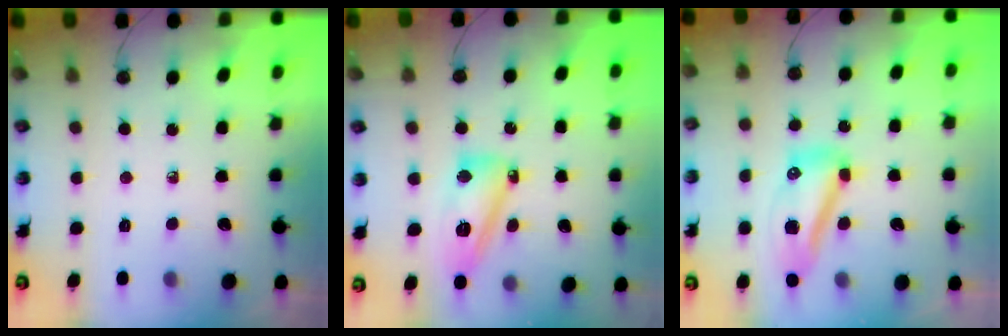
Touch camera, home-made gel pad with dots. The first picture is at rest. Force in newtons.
{"total": 14.1, "press": 14.0, "slide": 1.4}
{"total": 18.9, "press": 16.1, "slide": 9.9}